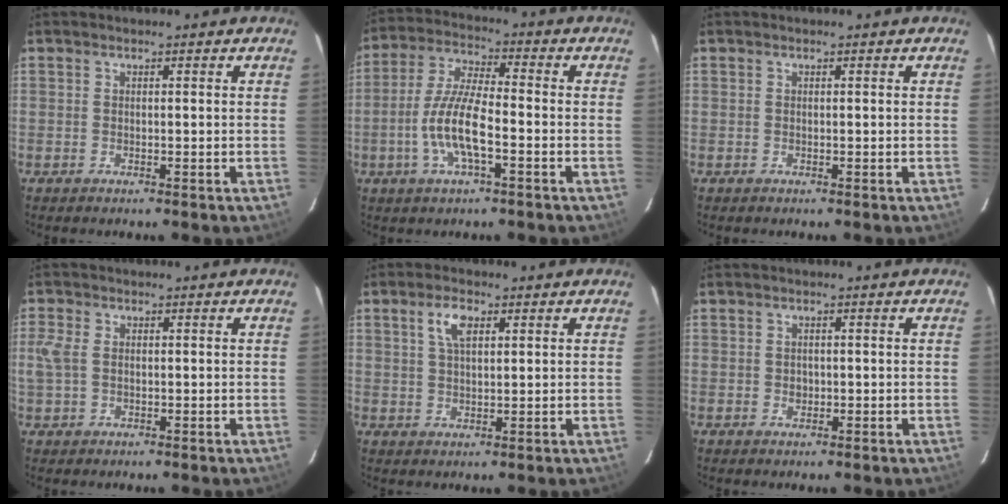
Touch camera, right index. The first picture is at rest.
{"total": 10.5, "force": [-3.5, 2.7, 9.6], "torque": [-0.201, -0.001, -0.068]}
{"total": 0.0}
{"total": 4.0, "force": [0.1, 2.7, 3.0], "torque": [-0.077, 0.004, 0.002]}
{"total": 4.6, "force": [2.0, 2.0, 3.6], "torque": [-0.067, 0.009, 0.037]}
{"total": 1.0, "force": [0.0, 1.0, 0.4], "torque": [-0.005, 0.001, 0.000]}